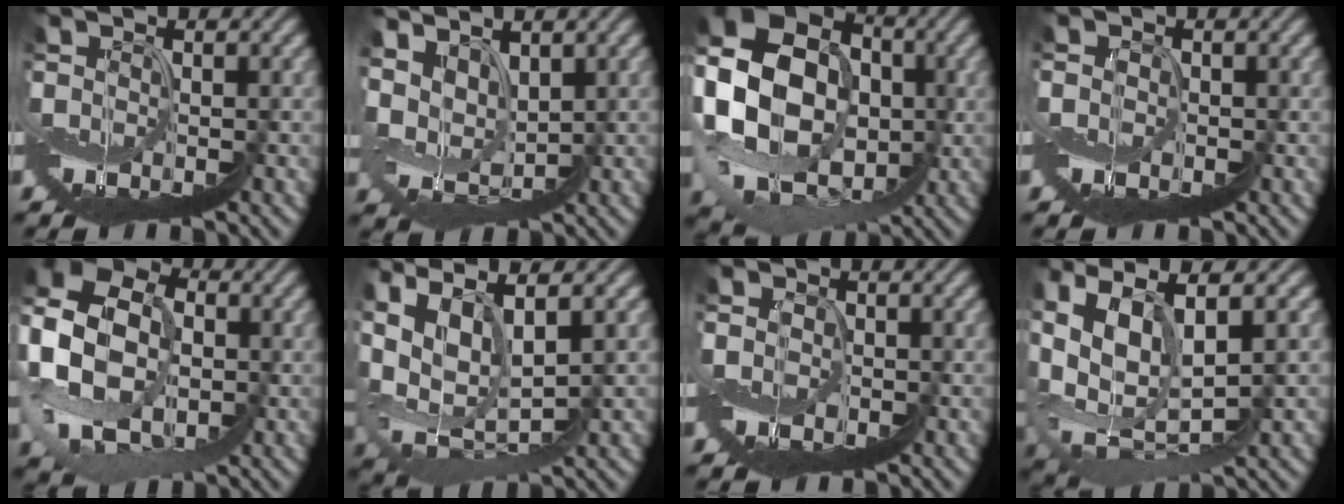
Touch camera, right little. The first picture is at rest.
{"total": 3.0, "force": [2.5, 1.1, 1.2], "torque": [-0.026, 0.016, 0.044]}
{"total": 10.5, "force": [0.0, 8.4, 6.3], "torque": [-0.141, 0.017, -0.007]}
{"total": 1.7, "force": [-0.4, 1.4, 0.9], "torque": [0.009, 0.004, -0.014]}
{"total": 8.5, "force": [-0.2, 6.7, 5.2], "torque": [-0.134, 0.010, -0.016]}
{"total": 5.2, "force": [2.5, 1.2, 4.4], "torque": [-0.116, 0.021, 0.044]}
{"total": 2.7, "force": [-0.4, 2.3, 1.4], "torque": [0.004, 0.008, -0.029]}
{"total": 8.5, "force": [3.0, 3.9, 6.9], "torque": [-0.163, 0.008, 0.072]}